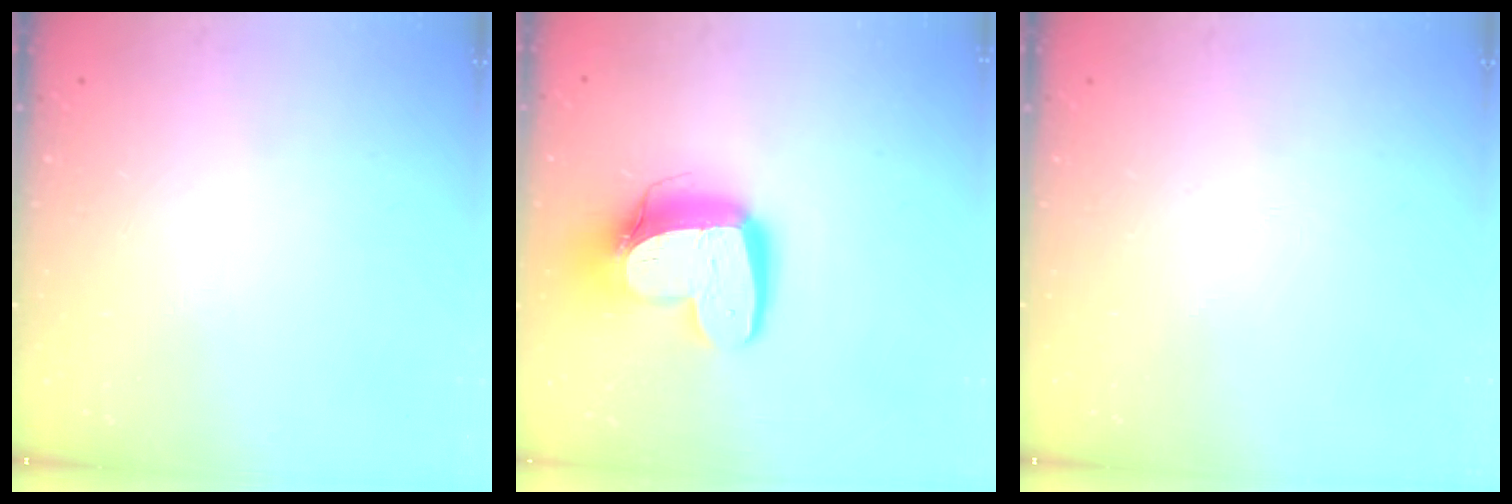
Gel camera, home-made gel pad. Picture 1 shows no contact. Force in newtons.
{"total": 15.5, "press": 15.4, "slide": 1.8}
{"total": 0.0}